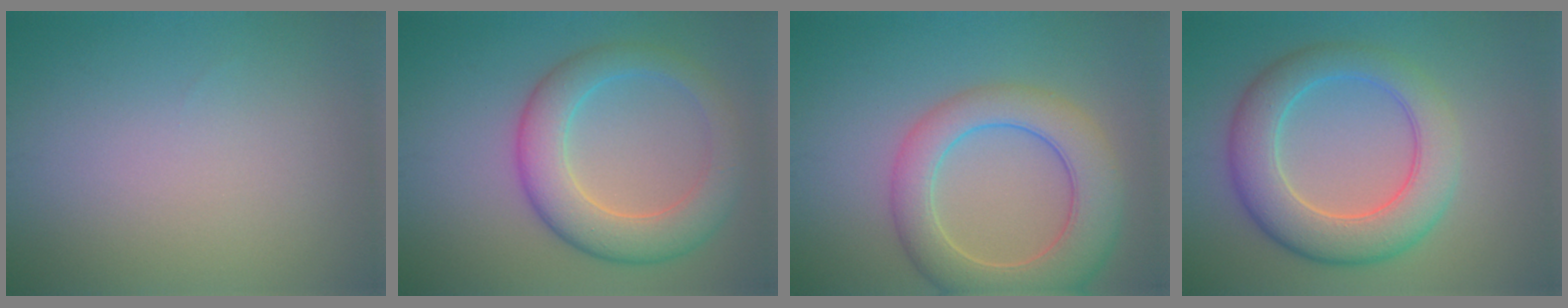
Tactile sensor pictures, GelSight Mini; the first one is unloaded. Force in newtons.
{"total": 6.5, "press": 6.5, "slide": 0.2}
{"total": 7.6, "press": 7.5, "slide": 0.4}
{"total": 7.5, "press": 7.5, "slide": 0.3}